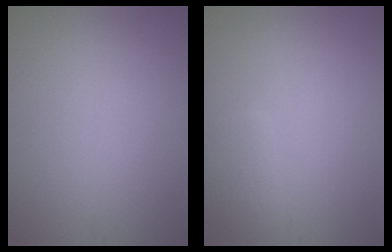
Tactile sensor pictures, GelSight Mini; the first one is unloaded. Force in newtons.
{"total": 2.4, "press": 2.3, "slide": 0.2}